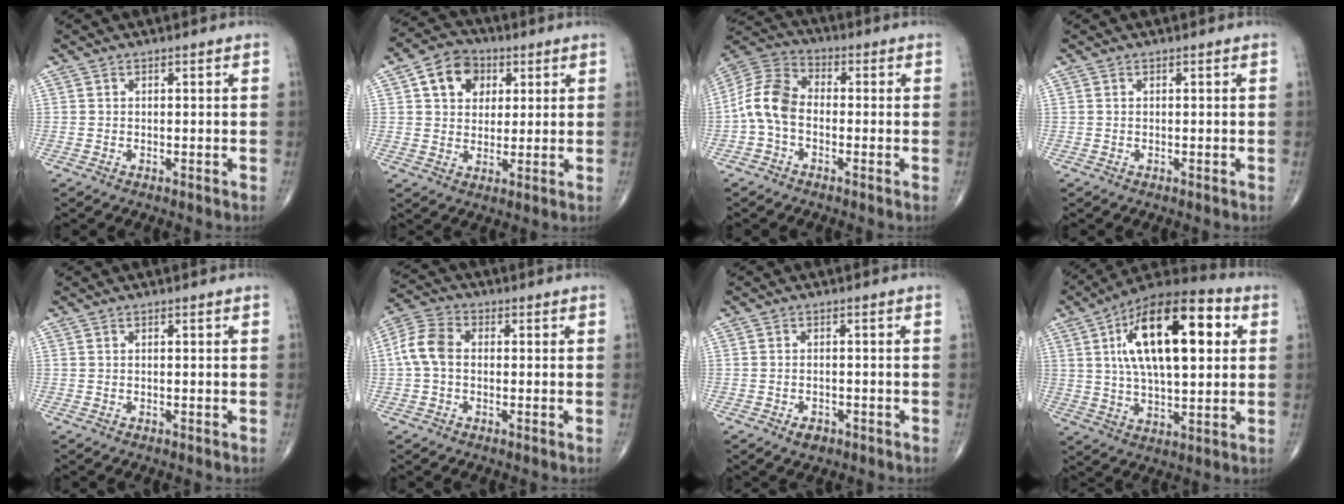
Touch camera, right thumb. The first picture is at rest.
{"total": 9.2, "force": [3.1, 7.2, 4.8], "torque": [-0.049, -0.002, 0.047]}
{"total": 9.6, "force": [-1.8, 6.4, 6.9], "torque": [-0.135, 0.029, -0.051]}
{"total": 0.0}
{"total": 0.0}
{"total": 6.9, "force": [0.0, 4.8, 5.0], "torque": [-0.104, 0.021, -0.010]}
{"total": 2.3, "force": [-1.3, 1.5, 1.2], "torque": [-0.012, 0.005, -0.014]}
{"total": 22.9, "force": [5.8, 10.0, 19.7], "torque": [-0.310, 0.009, 0.086]}